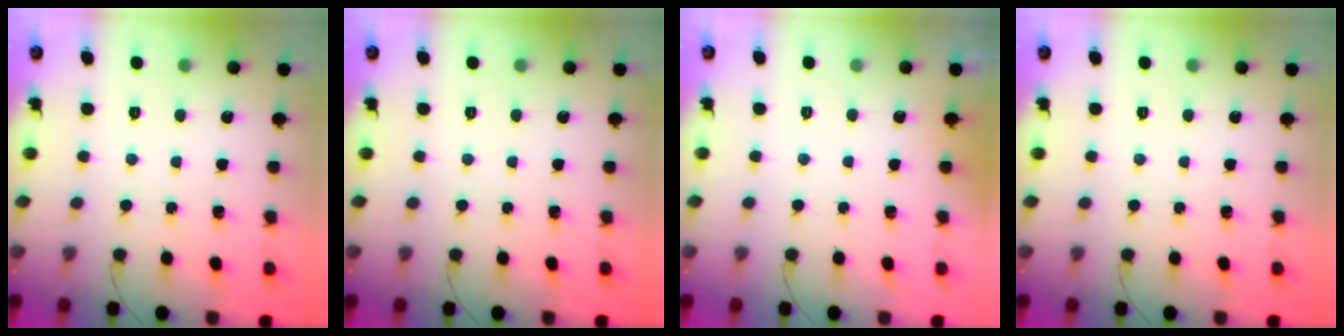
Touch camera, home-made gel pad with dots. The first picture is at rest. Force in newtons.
{"total": 0.0}
{"total": 7.1, "press": 1.6, "slide": 6.9}
{"total": 0.0}